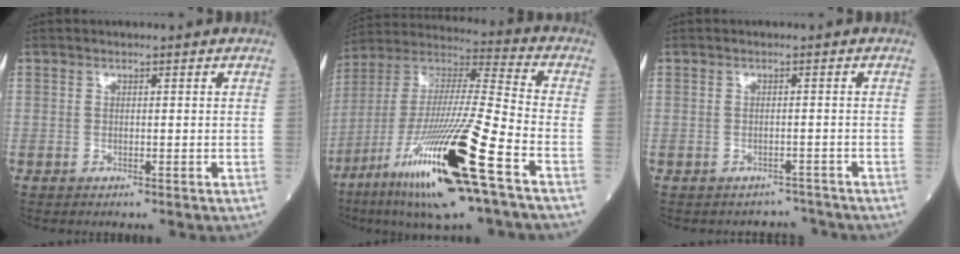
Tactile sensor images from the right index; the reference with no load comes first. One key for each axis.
{"total": 23.8, "fx": -11.5, "fy": 1.2, "fz": 20.8, "tx": -0.404, "ty": -0.052, "tz": -0.212}
{"total": 2.5, "fx": -2.2, "fy": 0.8, "fz": -0.9, "tx": 0.015, "ty": 0.008, "tz": -0.029}